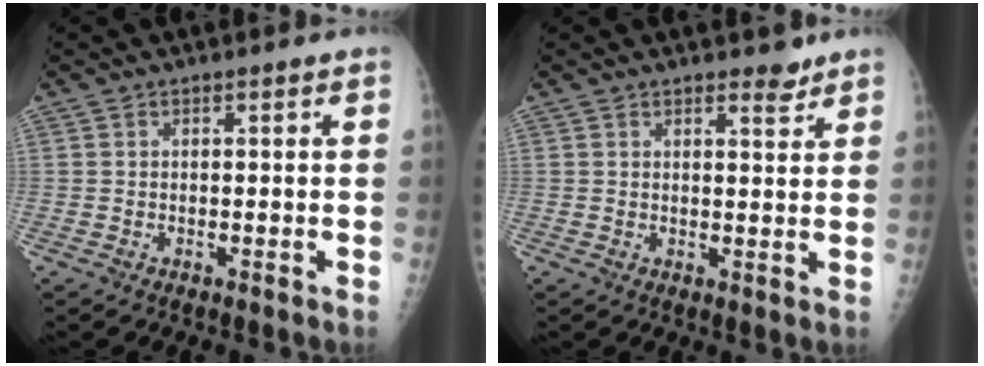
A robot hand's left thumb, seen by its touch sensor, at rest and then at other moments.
{"total": 3.0, "force": [2.4, 1.1, 1.4], "torque": [-0.007, -0.016, 0.032]}